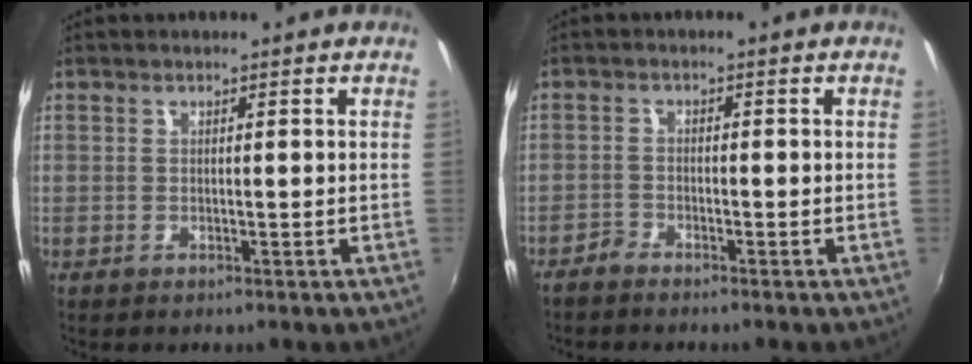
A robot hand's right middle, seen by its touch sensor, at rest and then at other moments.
{"total": 1.9, "force": [-1.9, 0.5, 0.2], "torque": [-0.011, -0.003, -0.040]}